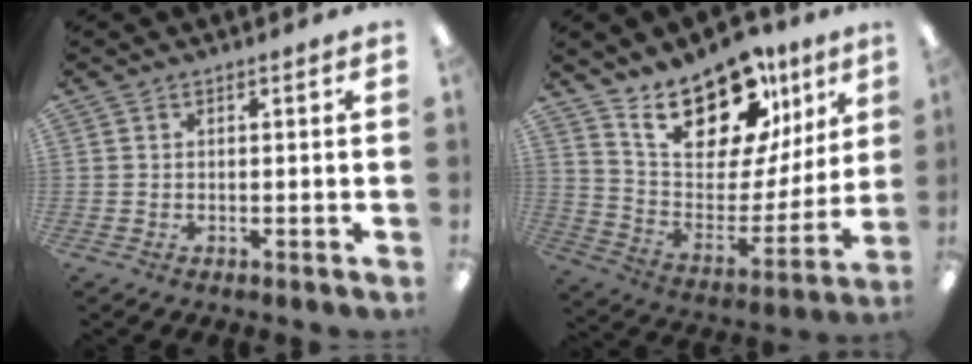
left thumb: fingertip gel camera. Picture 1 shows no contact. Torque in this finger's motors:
{"motor_torque": [0.77, 0.92, 1.32, -1.48, 0.16]}